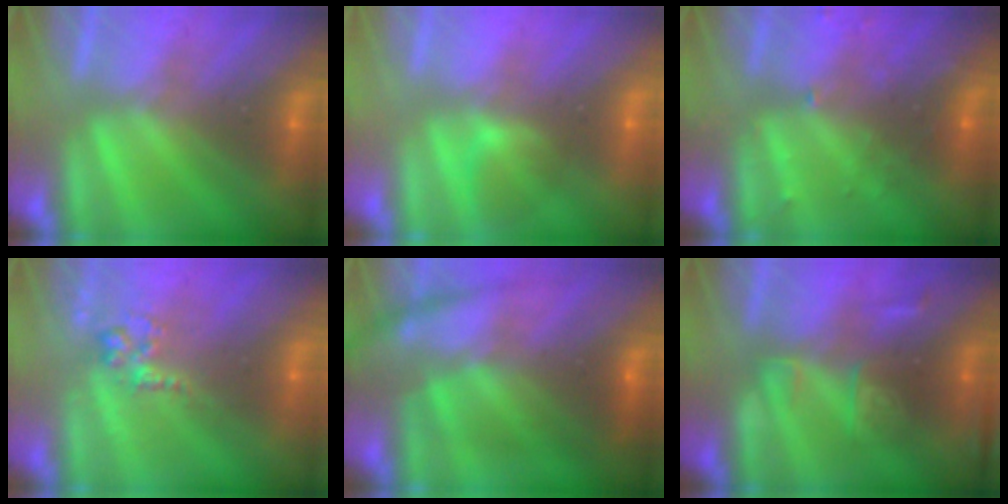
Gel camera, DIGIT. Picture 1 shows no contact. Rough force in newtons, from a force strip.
{"total": 2.1}
{"total": 3.1}
{"total": 2.7}
{"total": 6.9}
{"total": 2.6}